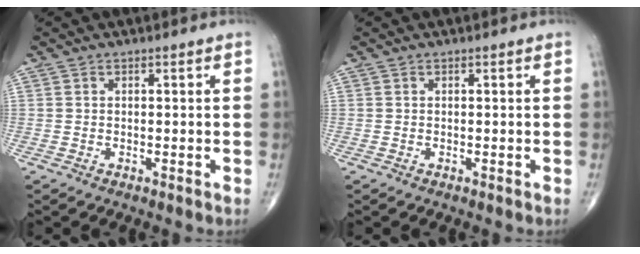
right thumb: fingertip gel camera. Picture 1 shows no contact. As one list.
[{"total": 0.0}]